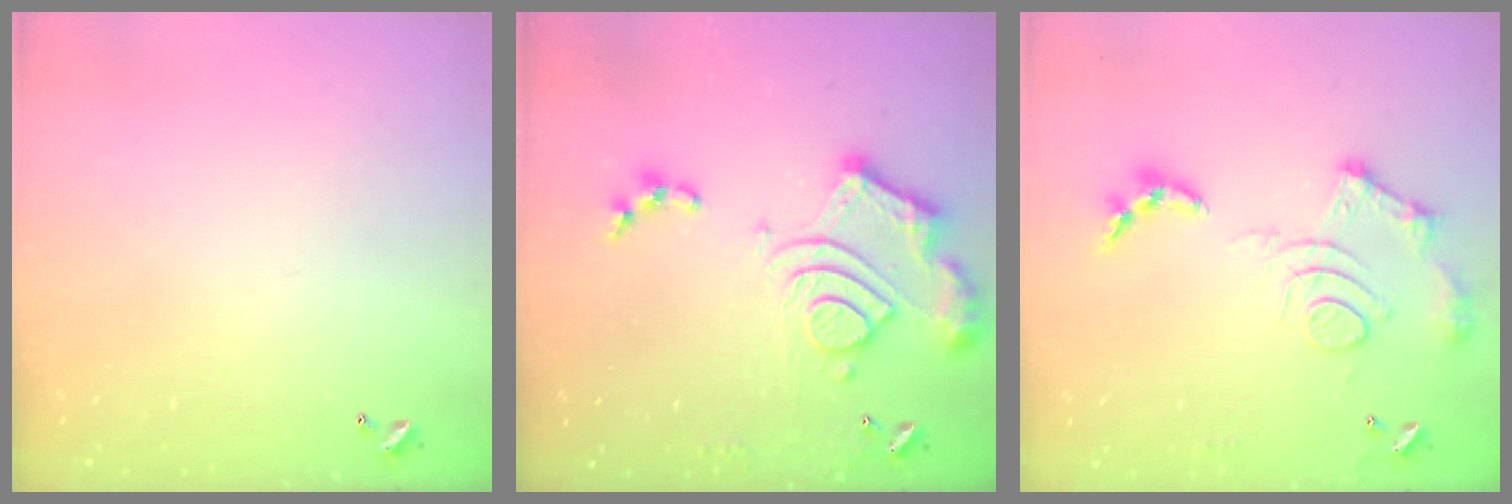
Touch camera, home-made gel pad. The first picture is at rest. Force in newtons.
{"total": 16.7, "press": 16.6, "slide": 1.5}
{"total": 13.7, "press": 13.6, "slide": 1.1}